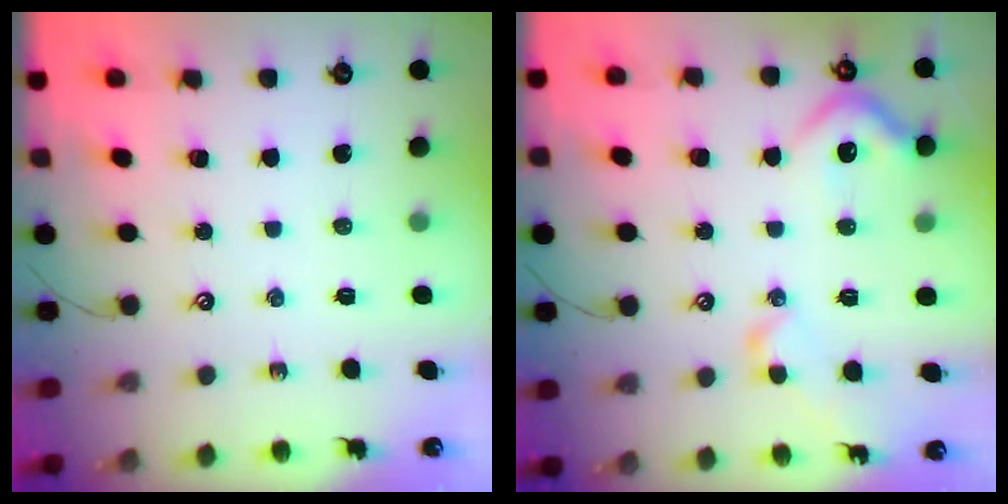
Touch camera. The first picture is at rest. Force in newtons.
{"total": 7.9, "press": 7.7, "slide": 1.5}